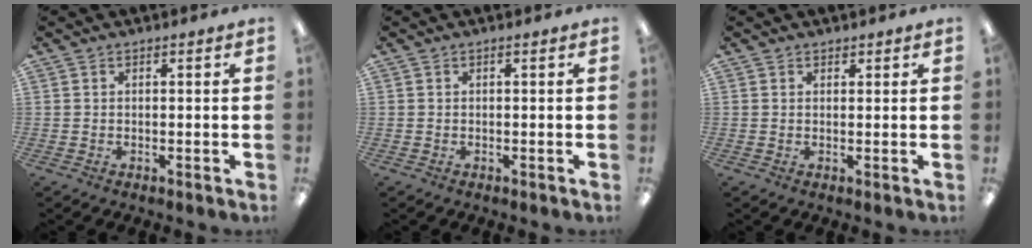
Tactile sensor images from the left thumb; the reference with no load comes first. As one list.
[{"total": 0.0}, {"total": 1.2, "force": [1.0, 0.6, 0.0], "torque": [0.008, -0.003, 0.018]}]